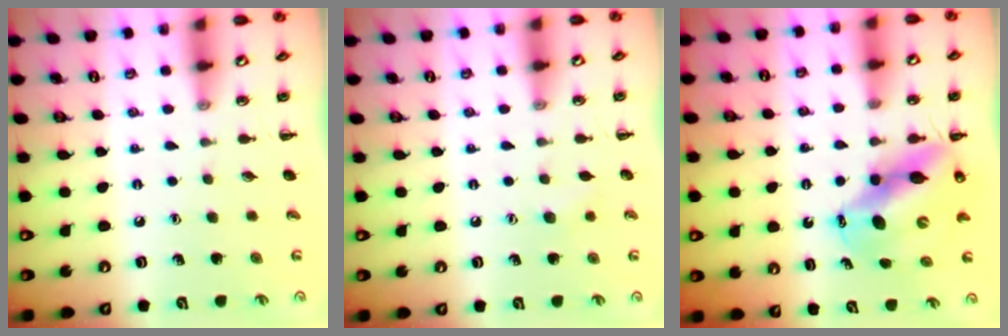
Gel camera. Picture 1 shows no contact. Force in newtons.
{"total": 5.3, "press": 5.2, "slide": 1.1}
{"total": 13.0, "press": 12.5, "slide": 3.3}